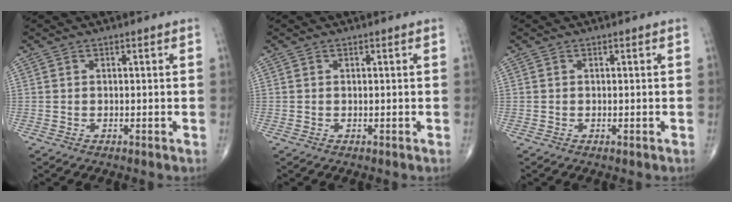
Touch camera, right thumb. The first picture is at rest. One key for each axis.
{"total": 0.0}
{"total": 0.0}